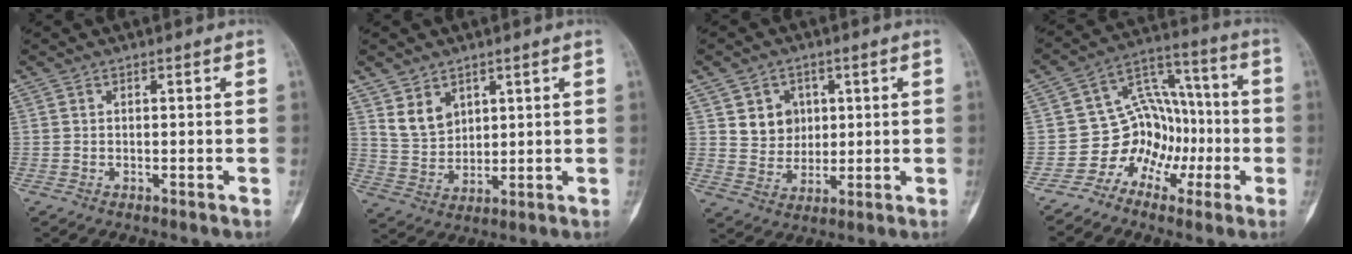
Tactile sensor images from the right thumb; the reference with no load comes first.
{"total": 6.4, "force": [3.5, 4.5, 2.9], "torque": [-0.035, -0.025, 0.080]}
{"total": 7.2, "force": [2.3, 6.2, 2.8], "torque": [-0.013, -0.010, 0.045]}
{"total": 11.2, "force": [-4.5, 9.4, 4.0], "torque": [-0.007, 0.087, -0.085]}